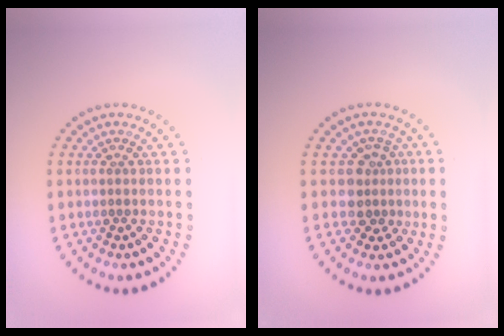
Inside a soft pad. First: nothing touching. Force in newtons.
{"total": 2.4, "press": 1.9, "slide": 1.5}